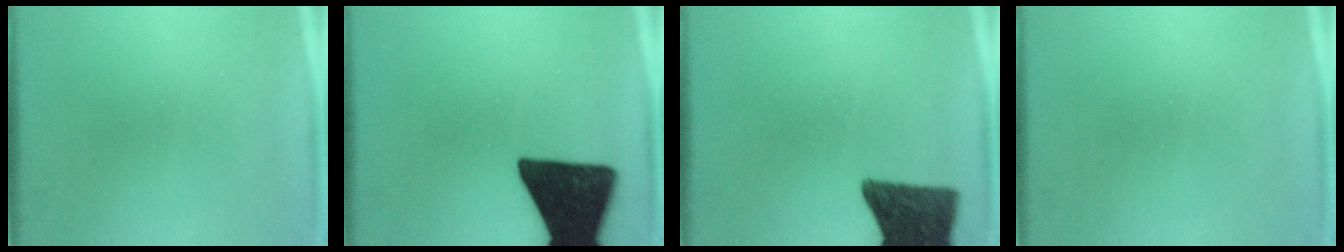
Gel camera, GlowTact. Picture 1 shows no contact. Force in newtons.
{"total": 19.4}
{"total": 12.9}
{"total": 0.0}